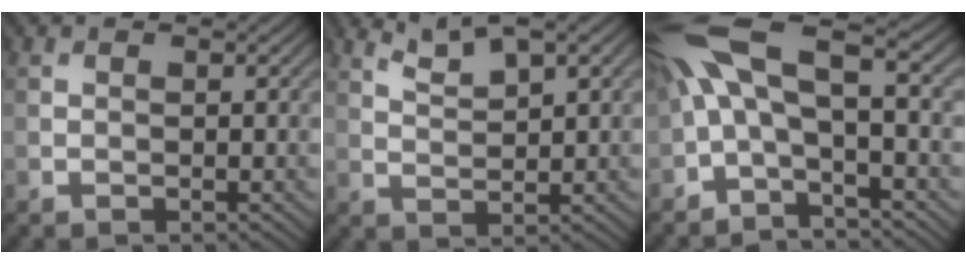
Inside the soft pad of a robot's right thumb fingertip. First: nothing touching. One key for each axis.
{"total": 4.3, "fx": 3.5, "fy": 0.8, "fz": 2.5, "tx": -0.060, "ty": 0.004, "tz": 0.076}
{"total": 10.9, "fx": 0.1, "fy": 4.2, "fz": 10.0, "tx": -0.221, "ty": 0.014, "tz": -0.005}